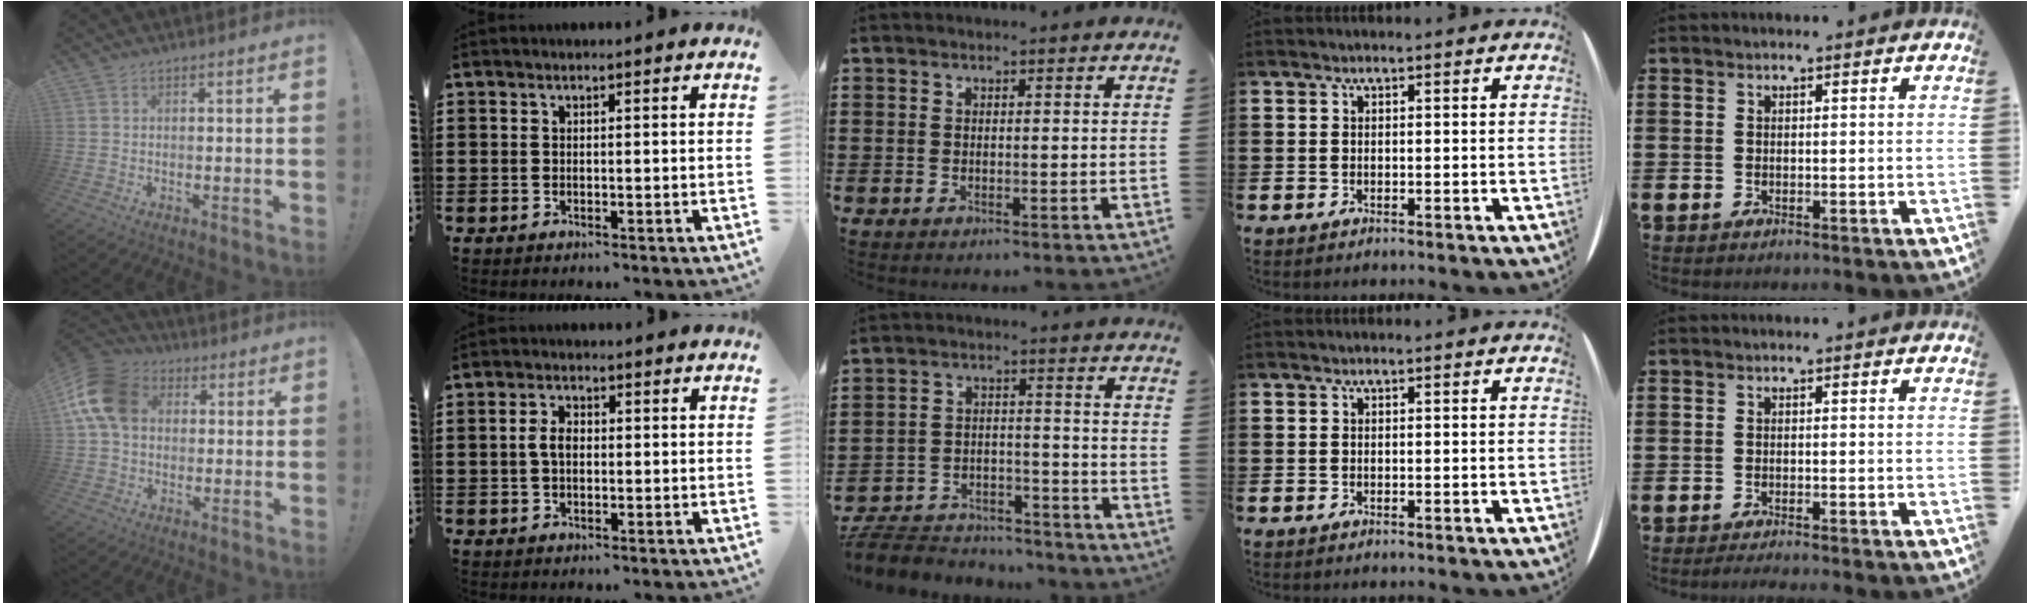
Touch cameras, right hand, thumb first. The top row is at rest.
{"thumb": {"total": 14.9, "force": [3.2, 11.2, 9.3], "torque": [-0.170, 0.008, 0.068]}, "index": {"total": 2.8, "force": [-0.1, 1.5, 2.4], "torque": [-0.046, 0.006, -0.003]}, "middle": {"total": 6.8, "force": [-6.6, 1.3, 1.2], "torque": [-0.030, 0.011, -0.134]}, "little": {"total": 0.8, "force": [-0.7, -0.2, 0.4], "torque": [-0.005, -0.001, -0.014]}}